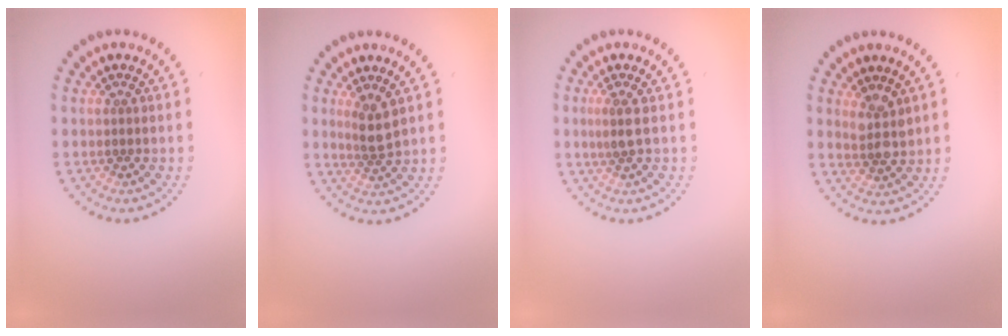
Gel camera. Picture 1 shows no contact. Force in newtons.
{"total": 2.2, "press": 1.8, "slide": 1.3}
{"total": 1.8, "press": 1.4, "slide": 1.2}
{"total": 2.2, "press": 2.0, "slide": 0.9}